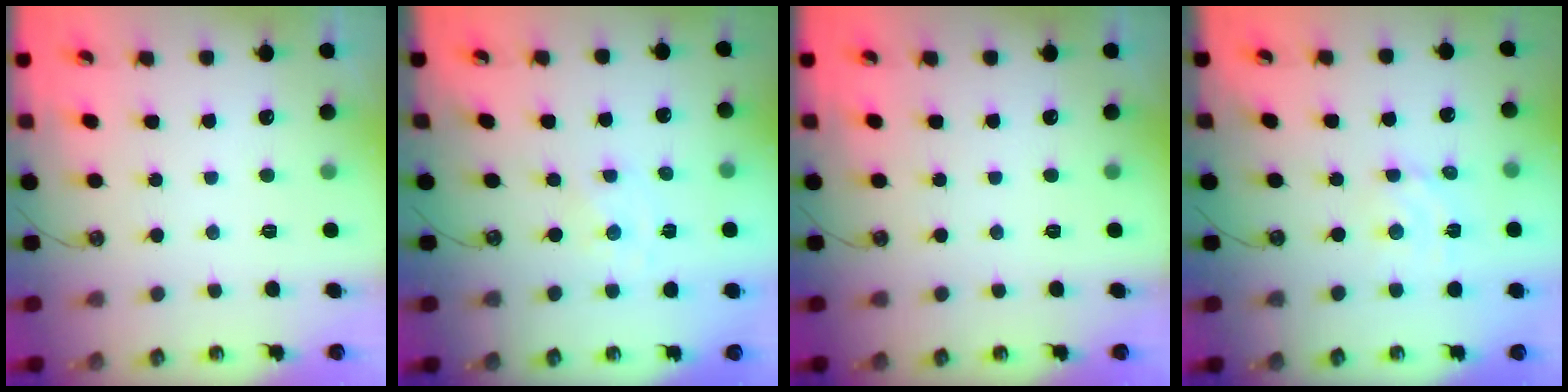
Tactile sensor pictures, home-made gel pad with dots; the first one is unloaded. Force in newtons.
{"total": 0.0}
{"total": 0.0}
{"total": 3.5, "press": 3.5, "slide": 0.2}